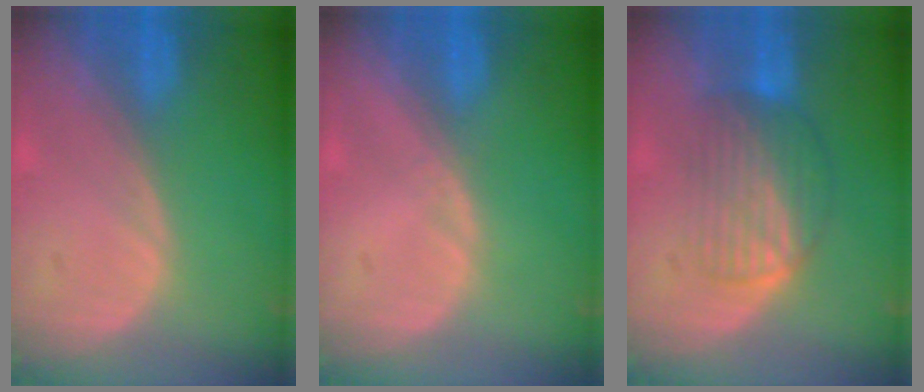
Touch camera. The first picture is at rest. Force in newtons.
{"total": 0.7, "press": 0.5, "slide": 0.4}
{"total": 6.6, "press": 6.3, "slide": 1.9}